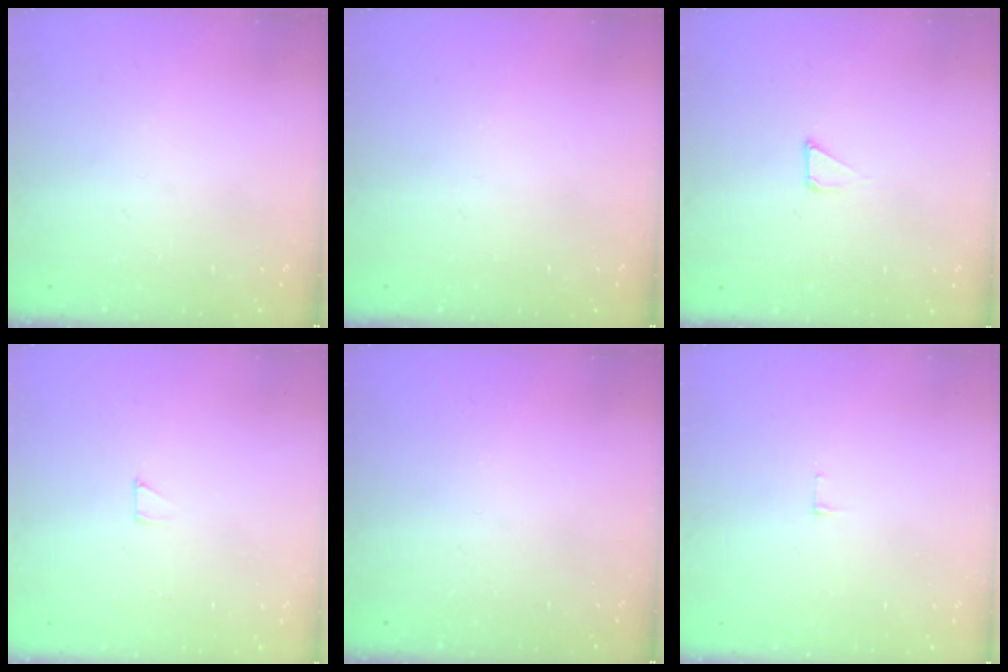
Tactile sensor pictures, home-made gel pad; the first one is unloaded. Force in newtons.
{"total": 0.0}
{"total": 1.3, "press": 1.3, "slide": 0.0}
{"total": 2.0, "press": 2.0, "slide": 0.0}
{"total": 0.0}
{"total": 3.8, "press": 3.8, "slide": 0.3}